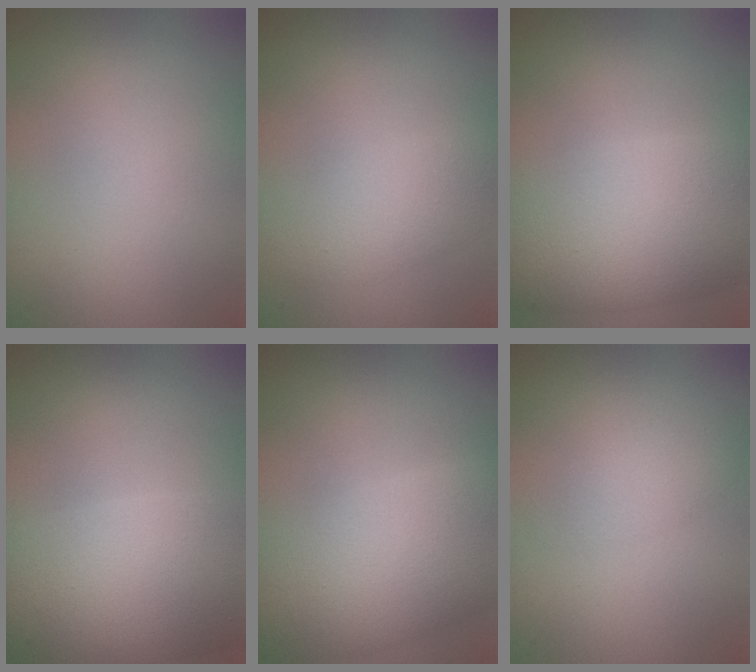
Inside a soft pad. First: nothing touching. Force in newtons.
{"total": 3.1, "press": 3.1, "slide": 0.0}
{"total": 10.0, "press": 10.0, "slide": 0.4}
{"total": 11.3, "press": 11.3, "slide": 0.5}
{"total": 8.6, "press": 8.6, "slide": 0.7}
{"total": 1.7, "press": 1.7, "slide": 0.0}